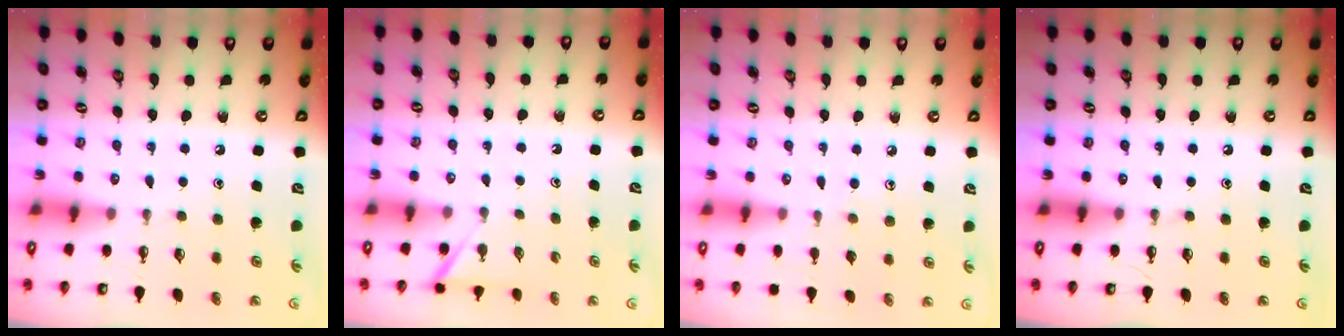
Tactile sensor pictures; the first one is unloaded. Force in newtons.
{"total": 2.4, "press": 2.4, "slide": 0.2}
{"total": 4.8, "press": 4.7, "slide": 0.6}
{"total": 0.0}